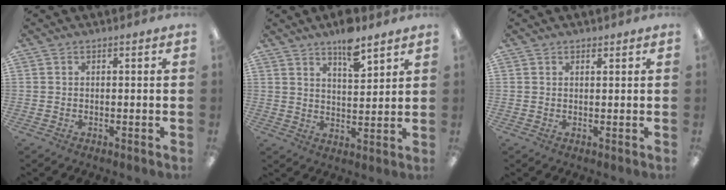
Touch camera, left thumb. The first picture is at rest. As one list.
[{"total": 8.3, "force": [6.3, 2.7, 4.6], "torque": [-0.066, -0.038, 0.106]}, {"total": 0.9, "force": [0.8, 0.4, 0.2], "torque": [0.004, -0.004, 0.014]}]